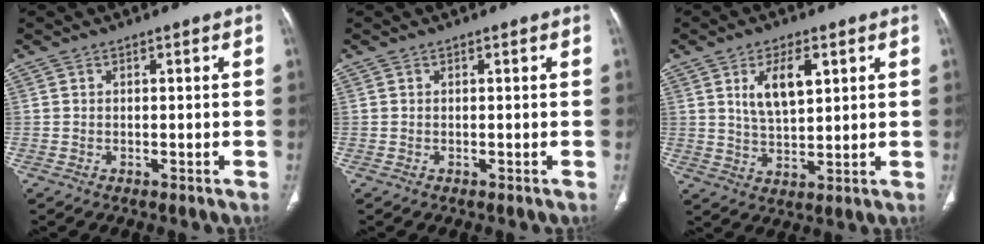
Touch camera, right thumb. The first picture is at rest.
{"total": 0.0}
{"total": 8.7, "force": [3.3, 4.0, 6.9], "torque": [-0.112, -0.015, 0.065]}